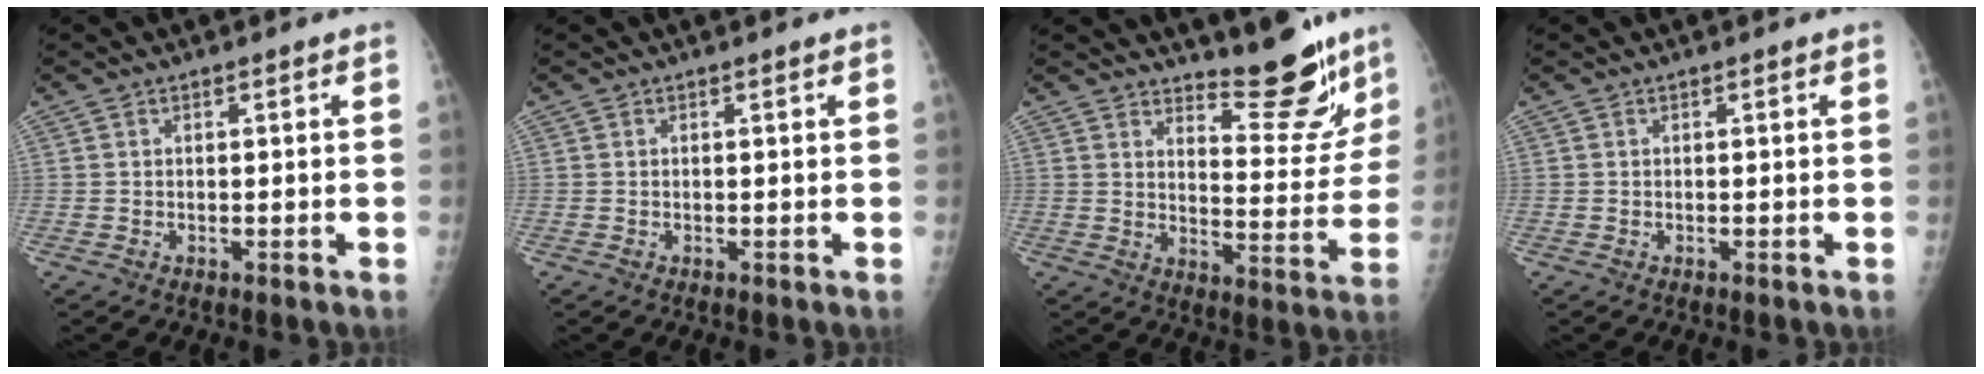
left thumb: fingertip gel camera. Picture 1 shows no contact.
{"total": 0.0}
{"total": 13.1, "force": [10.9, 3.5, 6.2], "torque": [-0.047, -0.102, 0.154]}
{"total": 0.0}